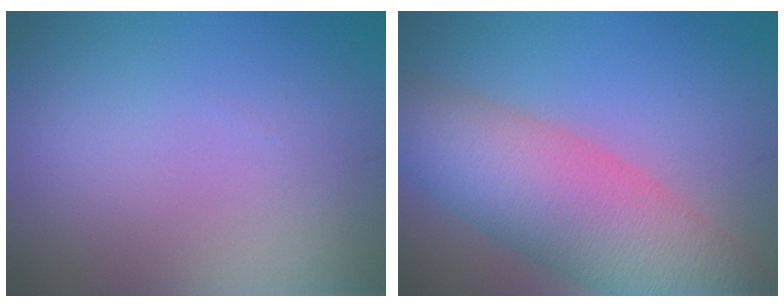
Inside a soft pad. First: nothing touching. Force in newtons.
{"total": 10.3, "press": 10.2, "slide": 0.6}